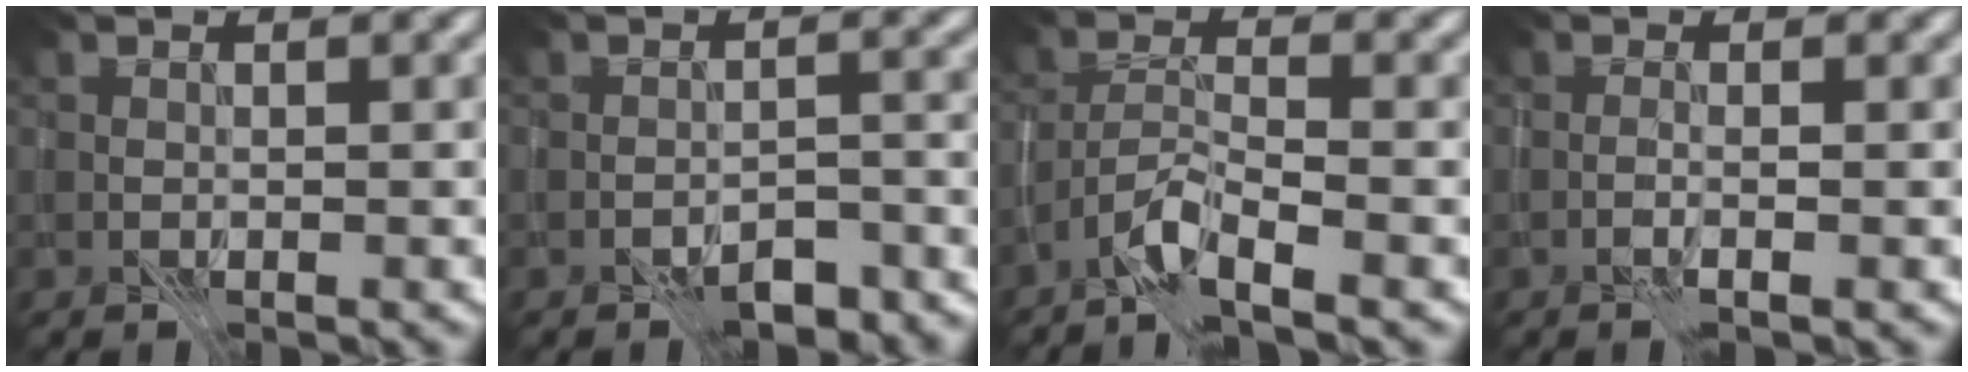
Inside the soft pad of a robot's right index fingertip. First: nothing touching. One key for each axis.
{"total": 5.4, "fx": -4.2, "fy": 1.9, "fz": 2.7, "tx": -0.037, "ty": 0.013, "tz": -0.055}
{"total": 3.4, "fx": -2.2, "fy": 0.7, "fz": 2.4, "tx": -0.050, "ty": 0.002, "tz": -0.053}
{"total": 0.7, "fx": 0.0, "fy": 0.2, "fz": 0.7, "tx": -0.009, "ty": 0.006, "tz": -0.008}